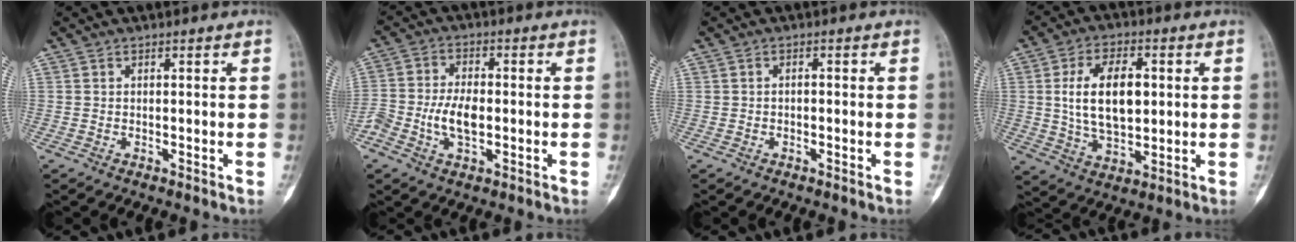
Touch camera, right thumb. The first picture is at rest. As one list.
[{"total": 7.8, "force": [-1.6, 4.2, 6.3], "torque": [-0.130, 0.015, -0.032]}, {"total": 0.7, "force": [-0.3, 0.5, 0.4], "torque": [-0.002, 0.003, -0.008]}, {"total": 13.3, "force": [1.8, 7.5, 10.9], "torque": [-0.176, -0.001, 0.035]}]